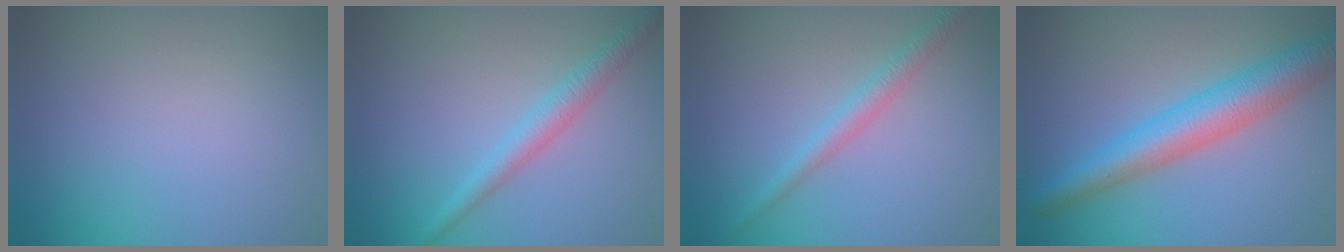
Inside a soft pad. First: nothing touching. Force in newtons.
{"total": 2.4, "press": 2.4, "slide": 0.0}
{"total": 2.1, "press": 2.1, "slide": 0.0}
{"total": 5.7, "press": 5.7, "slide": 0.1}